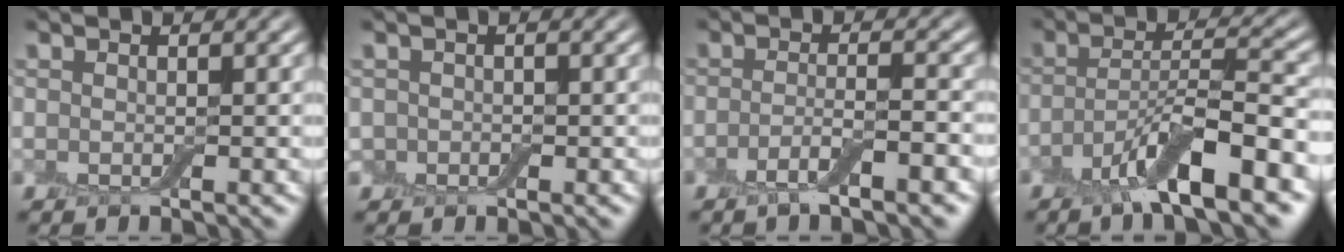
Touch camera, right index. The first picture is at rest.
{"total": 0.8, "force": [-0.2, 0.7, 0.2], "torque": [-0.001, -0.003, -0.008]}
{"total": 3.4, "force": [-1.8, 0.6, 2.9], "torque": [-0.052, 0.004, -0.040]}
{"total": 7.7, "force": [-4.1, 1.4, 6.3], "torque": [-0.110, 0.006, -0.079]}